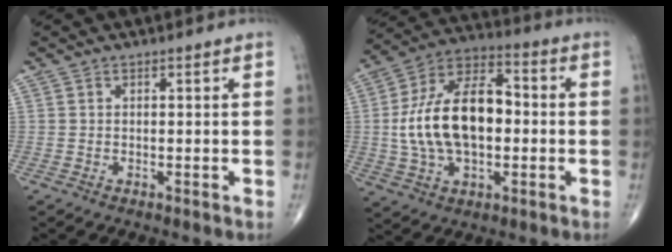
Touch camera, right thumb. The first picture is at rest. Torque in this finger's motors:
{"motor_torque": [2.31, 2.23, 1.85, -0.32, 0.23]}